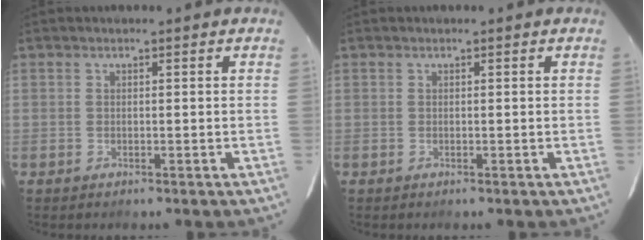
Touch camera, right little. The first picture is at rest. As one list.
[{"total": 0.0}]